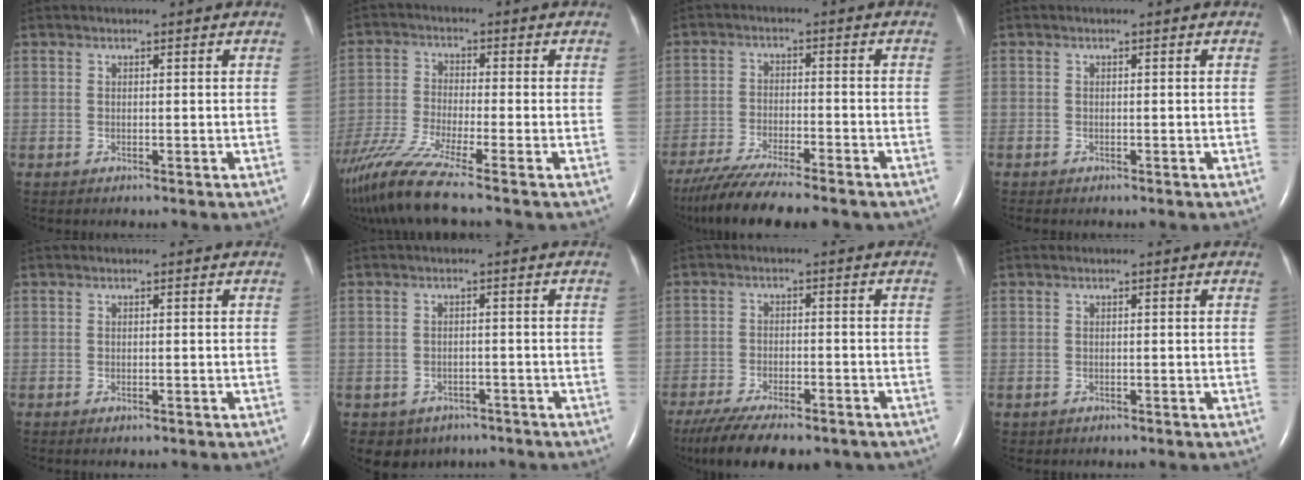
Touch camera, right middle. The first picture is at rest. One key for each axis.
{"total": 10.2, "fx": -7.9, "fy": -1.4, "fz": 6.3, "tx": -0.129, "ty": -0.037, "tz": -0.147}
{"total": 12.9, "fx": -10.8, "fy": 1.3, "fz": 7.0, "tx": -0.122, "ty": -0.029, "tz": -0.171}
{"total": 1.1, "fx": -0.9, "fy": 0.3, "fz": 0.5, "tx": -0.008, "ty": -0.001, "tz": -0.010}
{"total": 0.6, "fx": -0.4, "fy": 0.2, "fz": 0.4, "tx": -0.008, "ty": 0.000, "tz": -0.004}
{"total": 5.5, "fx": -3.9, "fy": 3.9, "fz": 0.7, "tx": -0.010, "ty": 0.012, "tz": -0.048}
{"total": 15.5, "fx": -11.9, "fy": 4.9, "fz": 8.6, "tx": -0.170, "ty": -0.021, "tz": -0.176}
{"total": 0.0}